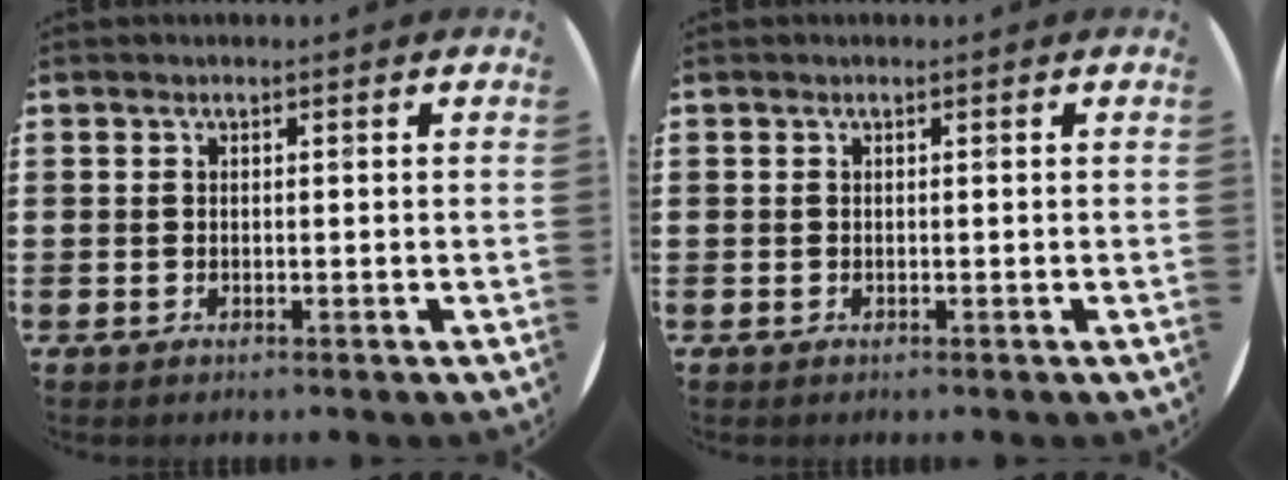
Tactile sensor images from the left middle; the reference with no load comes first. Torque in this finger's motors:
{"motor_torque": [0.11, 0.03, -0.03, 0.01]}